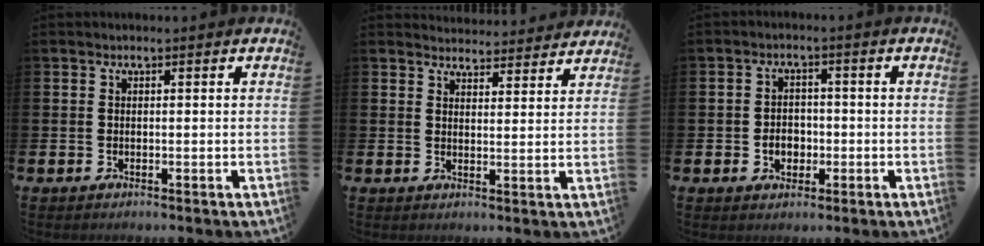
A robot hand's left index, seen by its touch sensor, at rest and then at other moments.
{"total": 4.1, "force": [4.1, 0.7, -0.1], "torque": [0.005, -0.029, 0.071]}
{"total": 3.1, "force": [-0.8, 2.5, 1.7], "torque": [-0.017, -0.003, -0.022]}